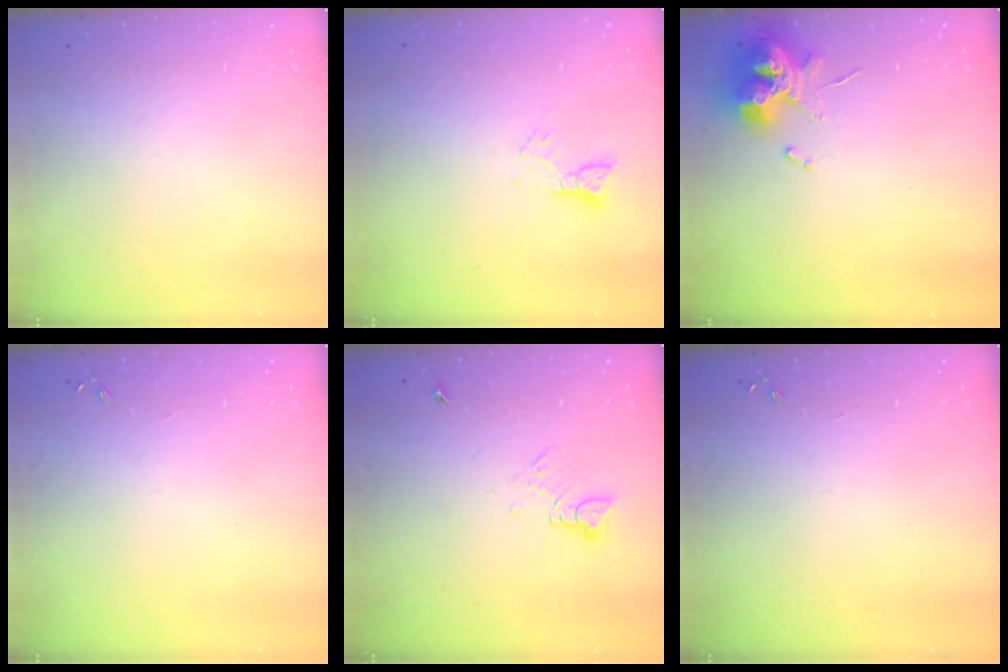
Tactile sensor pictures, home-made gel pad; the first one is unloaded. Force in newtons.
{"total": 2.7, "press": 2.7, "slide": 0.2}
{"total": 11.4, "press": 11.3, "slide": 1.2}
{"total": 0.0}
{"total": 4.2, "press": 4.1, "slide": 0.5}
{"total": 0.0}